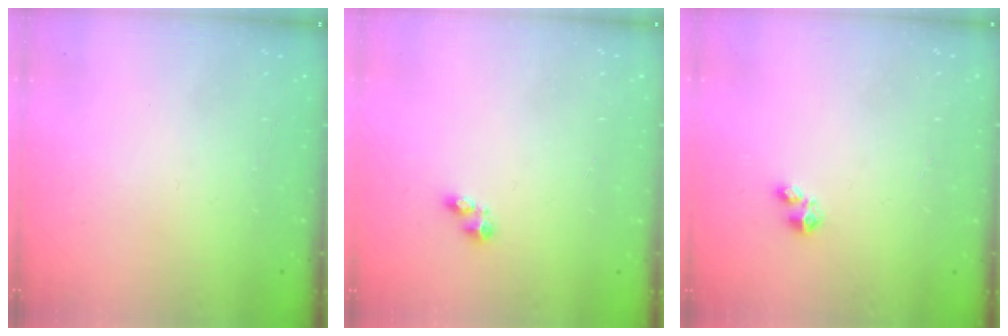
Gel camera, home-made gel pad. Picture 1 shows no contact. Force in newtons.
{"total": 3.4, "press": 3.4, "slide": 0.5}
{"total": 2.7, "press": 2.7, "slide": 0.4}